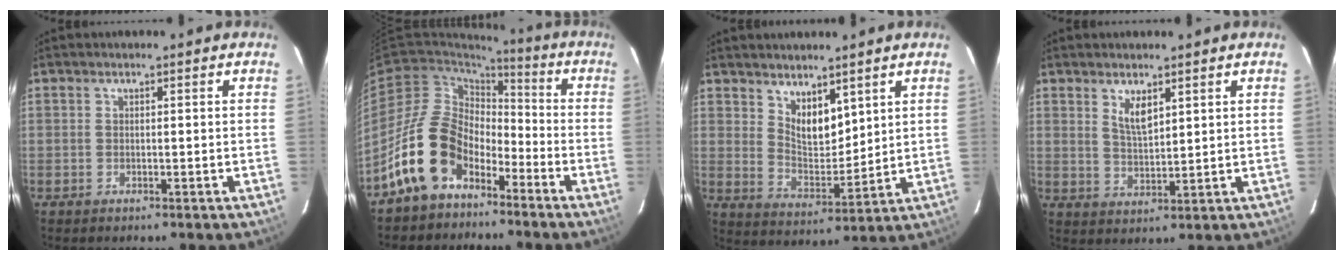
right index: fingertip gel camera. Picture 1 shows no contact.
{"total": 14.7, "force": [-8.8, 9.4, 7.2], "torque": [-0.143, 0.024, -0.154]}
{"total": 7.5, "force": [4.9, 3.5, 4.3], "torque": [-0.064, -0.007, 0.095]}
{"total": 4.4, "force": [2.5, 1.6, 3.2], "torque": [-0.058, -0.005, 0.049]}